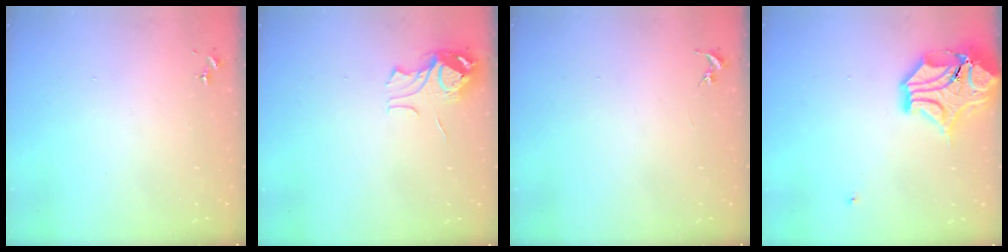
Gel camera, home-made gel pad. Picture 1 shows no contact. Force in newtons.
{"total": 7.7, "press": 7.7, "slide": 0.7}
{"total": 0.0}
{"total": 16.3, "press": 16.1, "slide": 2.5}